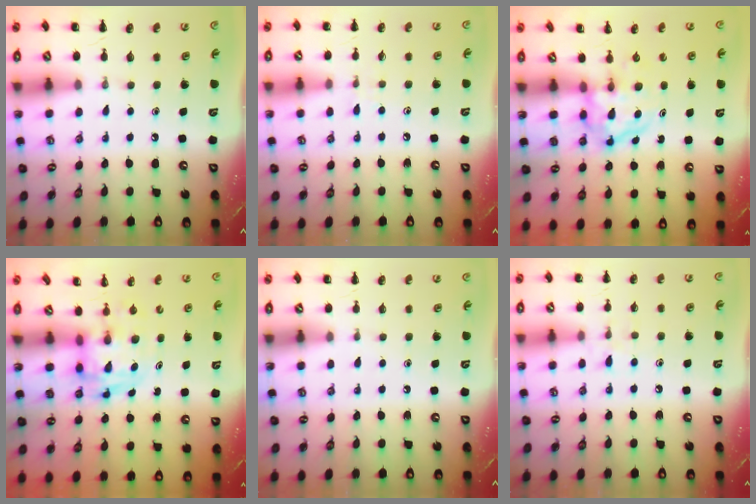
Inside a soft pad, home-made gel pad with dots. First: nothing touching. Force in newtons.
{"total": 3.9, "press": 3.6, "slide": 1.5}
{"total": 3.8, "press": 3.8, "slide": 0.4}
{"total": 3.5, "press": 3.4, "slide": 0.6}
{"total": 0.6, "press": 0.6, "slide": 0.2}
{"total": 6.5, "press": 6.1, "slide": 2.4}